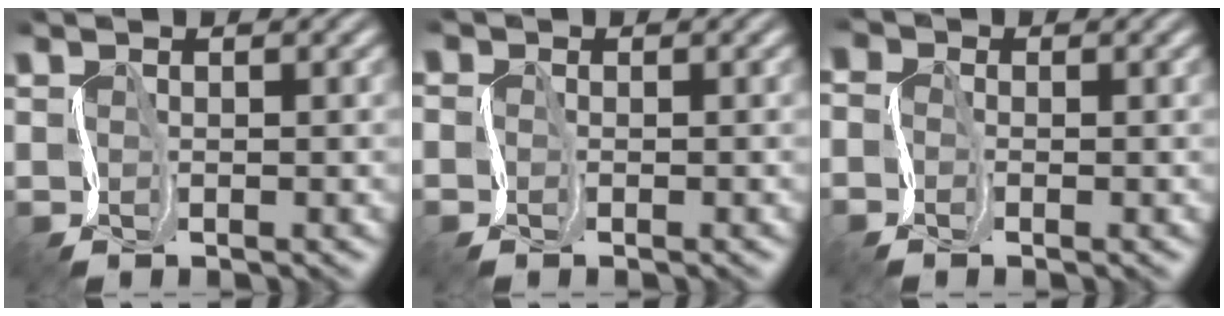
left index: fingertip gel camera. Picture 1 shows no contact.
{"total": 2.5, "force": [-0.2, 2.1, 1.4], "torque": [-0.007, 0.012, -0.029]}
{"total": 3.3, "force": [-0.3, 2.7, 1.7], "torque": [-0.045, 0.014, -0.034]}